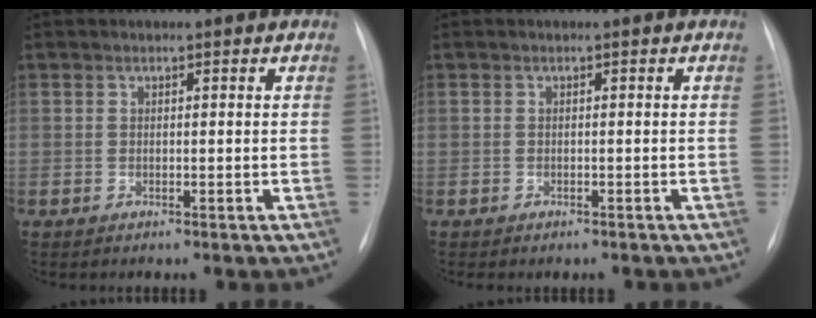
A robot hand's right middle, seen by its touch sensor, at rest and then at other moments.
{"total": 1.0, "force": [-0.8, 0.4, 0.2], "torque": [-0.011, -0.002, -0.010]}